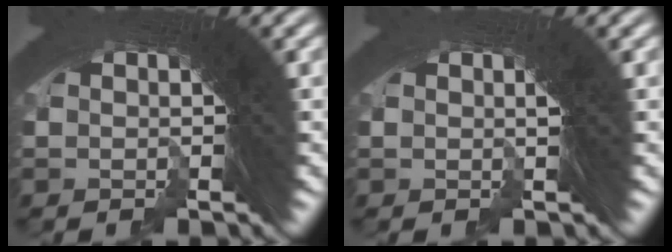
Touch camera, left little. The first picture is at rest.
{"total": 0.8, "force": [0.3, 0.4, 0.6], "torque": [-0.018, 0.002, 0.002]}